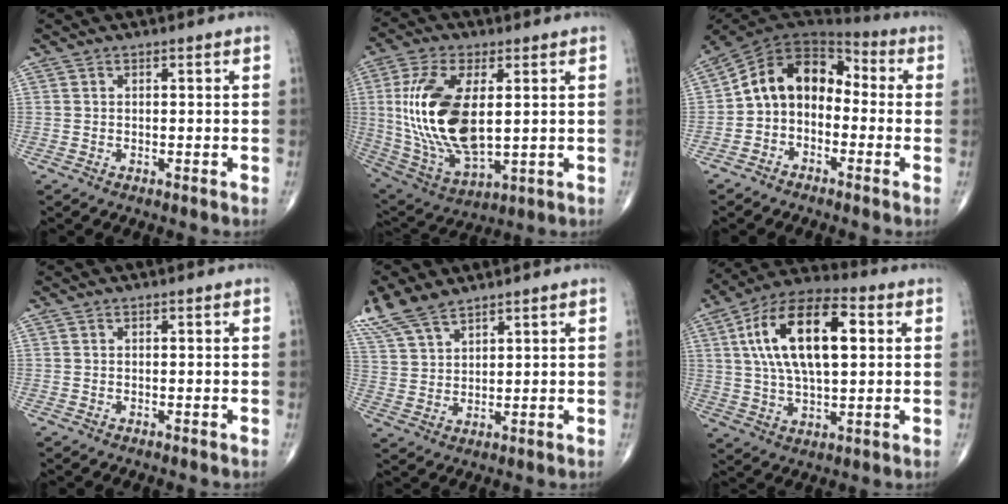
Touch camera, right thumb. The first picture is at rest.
{"total": 19.5, "force": [2.2, 9.5, 16.9], "torque": [-0.346, -0.017, 0.052]}
{"total": 12.1, "force": [-1.5, 9.0, 8.0], "torque": [-0.107, 0.062, -0.043]}
{"total": 0.0}
{"total": 9.9, "force": [7.6, 4.0, 5.0], "torque": [-0.102, -0.011, 0.163]}
{"total": 19.0, "force": [4.2, 8.9, 16.2], "torque": [-0.280, 0.018, 0.066]}